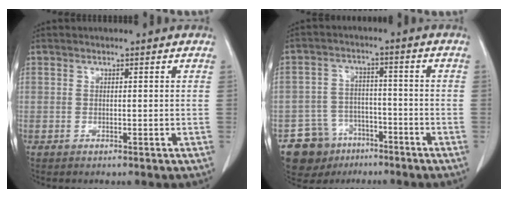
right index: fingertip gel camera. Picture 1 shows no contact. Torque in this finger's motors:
{"motor_torque": [-0.18, -0.26, -0.66, -0.21]}